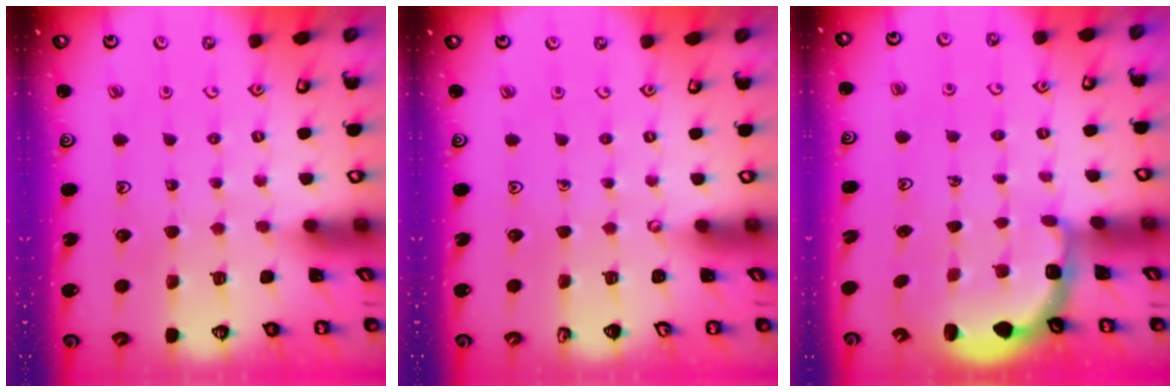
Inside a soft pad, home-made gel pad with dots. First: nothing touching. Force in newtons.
{"total": 0.0}
{"total": 2.8, "press": 2.3, "slide": 1.7}